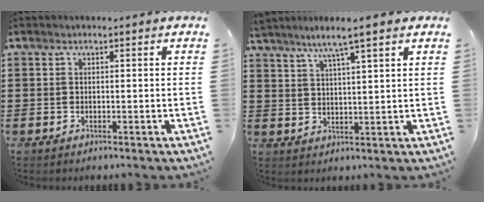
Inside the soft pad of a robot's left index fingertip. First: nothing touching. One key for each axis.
{"total": 5.3, "fx": 4.0, "fy": -0.1, "fz": 3.4, "tx": -0.076, "ty": -0.009, "tz": 0.067}